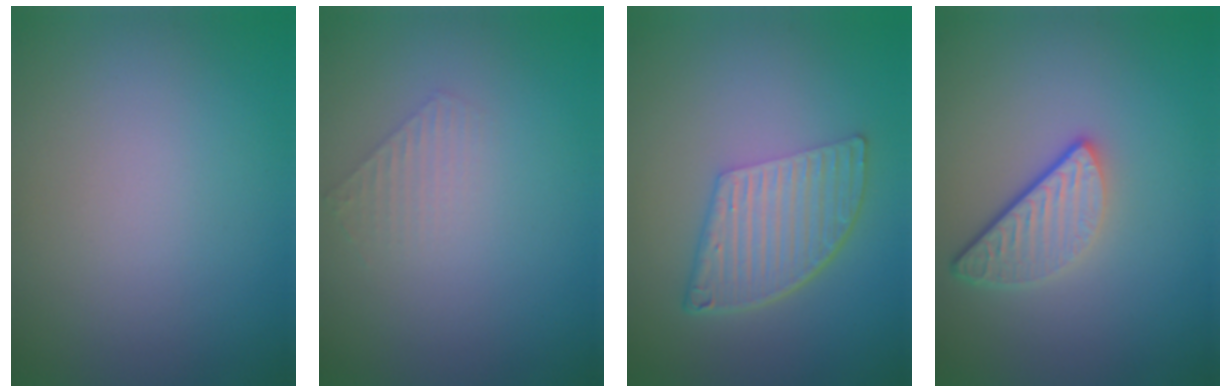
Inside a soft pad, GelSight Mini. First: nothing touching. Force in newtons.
{"total": 1.3, "press": 1.3, "slide": 0.2}
{"total": 5.6, "press": 3.9, "slide": 4.0}
{"total": 3.2, "press": 2.5, "slide": 2.0}